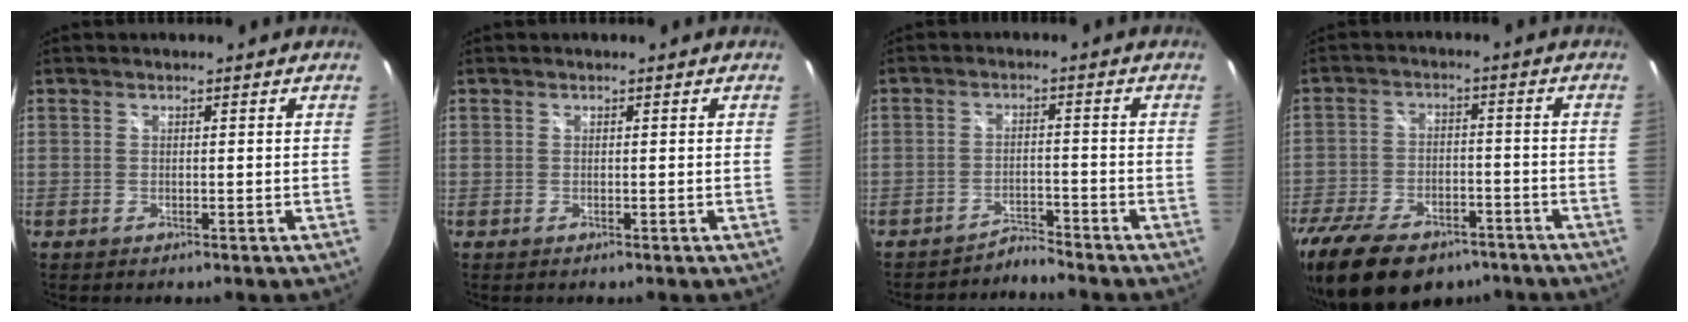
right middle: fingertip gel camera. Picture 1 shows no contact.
{"total": 0.0}
{"total": 3.4, "force": [-3.3, -0.4, -0.5], "torque": [0.001, 0.001, -0.059]}
{"total": 20.2, "force": [-14.3, 10.0, 10.3], "torque": [-0.237, -0.031, -0.228]}